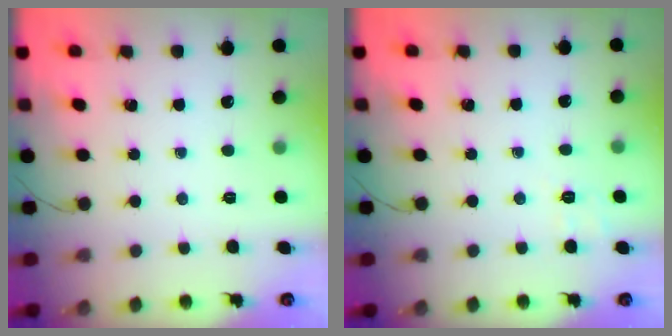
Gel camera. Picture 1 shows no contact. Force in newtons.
{"total": 2.4, "press": 1.7, "slide": 1.7}